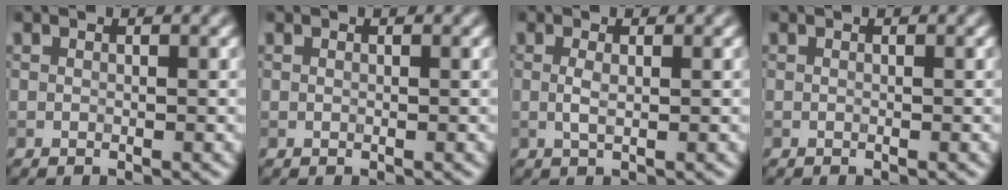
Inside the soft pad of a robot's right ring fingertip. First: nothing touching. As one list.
[{"total": 0.0}, {"total": 1.2, "force": [-0.1, 0.2, 1.1], "torque": [-0.025, -0.001, -0.003]}, {"total": 0.0}]